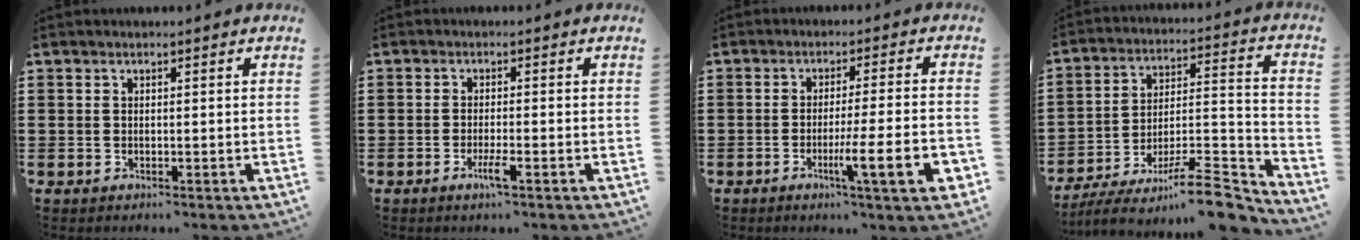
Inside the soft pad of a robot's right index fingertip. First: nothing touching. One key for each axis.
{"total": 2.9, "fx": -1.6, "fy": 0.1, "fz": 2.4, "tx": -0.053, "ty": -0.008, "tz": -0.032}
{"total": 9.5, "fx": -3.5, "fy": 0.6, "fz": 8.8, "tx": -0.142, "ty": -0.005, "tz": -0.058}
{"total": 12.5, "fx": -9.7, "fy": 2.8, "fz": 7.3, "tx": -0.102, "ty": 0.038, "tz": -0.175}